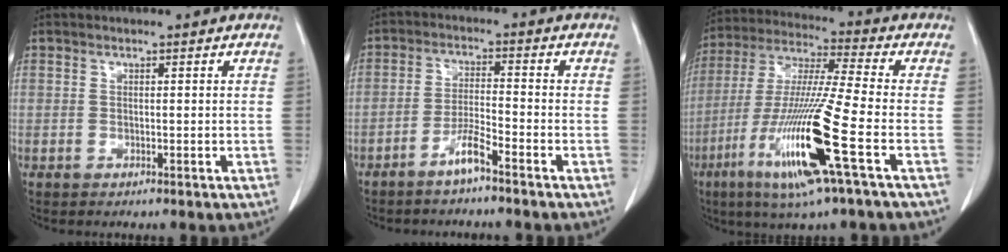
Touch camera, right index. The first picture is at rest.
{"total": 4.3, "force": [-3.2, -0.2, 2.8], "torque": [-0.058, 0.000, -0.066]}
{"total": 17.6, "force": [-6.7, -0.7, 16.2], "torque": [-0.341, -0.031, -0.131]}